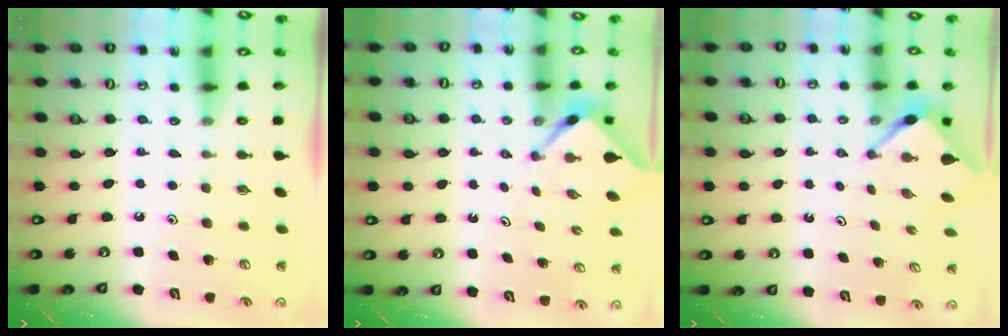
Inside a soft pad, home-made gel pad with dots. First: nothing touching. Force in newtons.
{"total": 2.2, "press": 2.2, "slide": 0.3}
{"total": 2.9, "press": 2.9, "slide": 0.3}